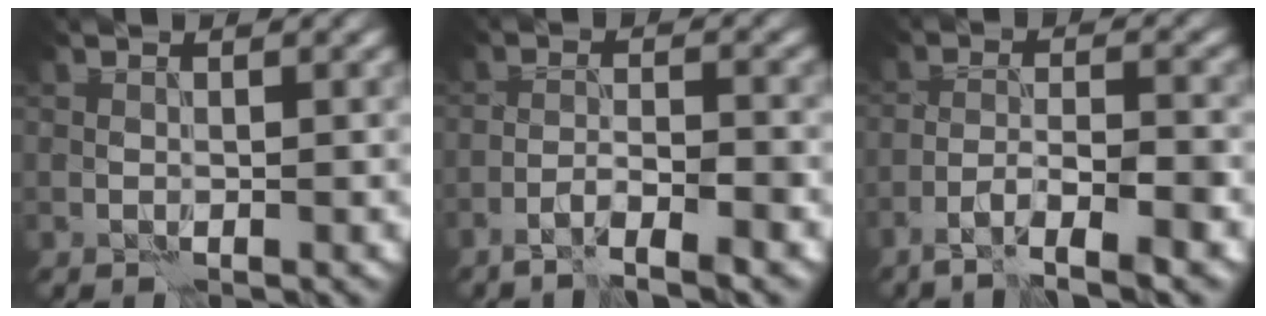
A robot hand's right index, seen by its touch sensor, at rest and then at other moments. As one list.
[{"total": 3.5, "force": [-2.8, -0.1, 2.2], "torque": [-0.038, 0.009, -0.054]}, {"total": 5.2, "force": [-3.7, 0.4, 3.5], "torque": [-0.057, 0.008, -0.068]}]